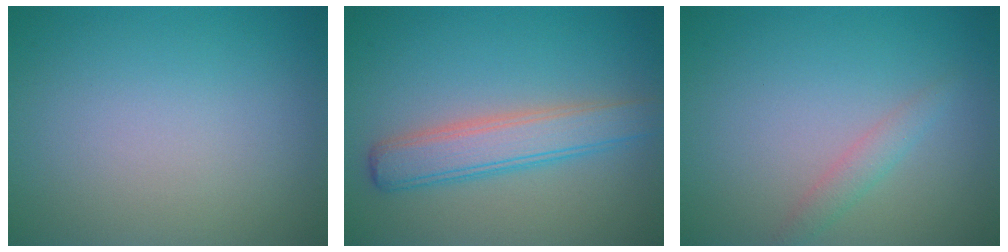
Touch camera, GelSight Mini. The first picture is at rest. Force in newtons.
{"total": 4.2, "press": 4.2, "slide": 0.1}
{"total": 1.4, "press": 1.4, "slide": 0.1}